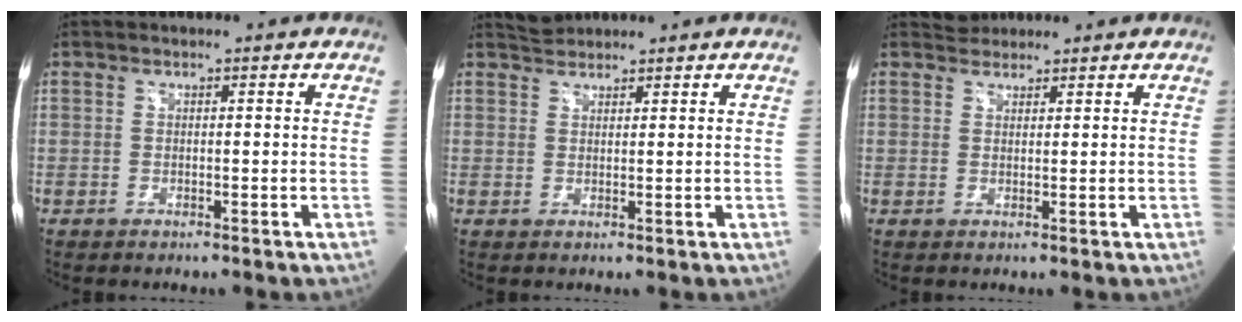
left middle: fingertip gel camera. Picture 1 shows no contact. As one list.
[{"total": 2.2, "force": [2.1, 0.2, -0.3], "torque": [-0.003, 0.007, 0.046]}, {"total": 2.1, "force": [1.9, 0.6, -0.4], "torque": [0.005, 0.011, 0.034]}]